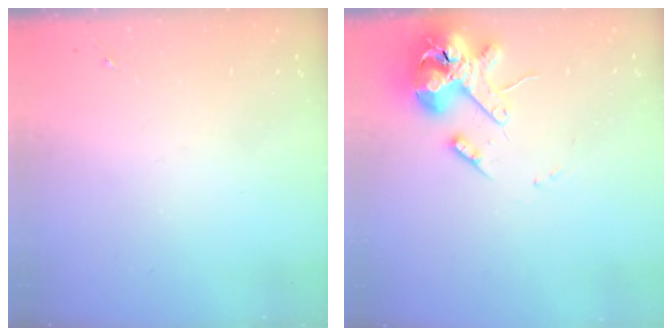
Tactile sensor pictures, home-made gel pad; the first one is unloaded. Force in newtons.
{"total": 13.8, "press": 13.6, "slide": 2.4}